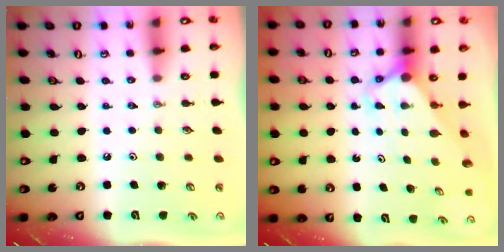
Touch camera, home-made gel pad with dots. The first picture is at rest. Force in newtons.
{"total": 3.0, "press": 3.0, "slide": 0.3}